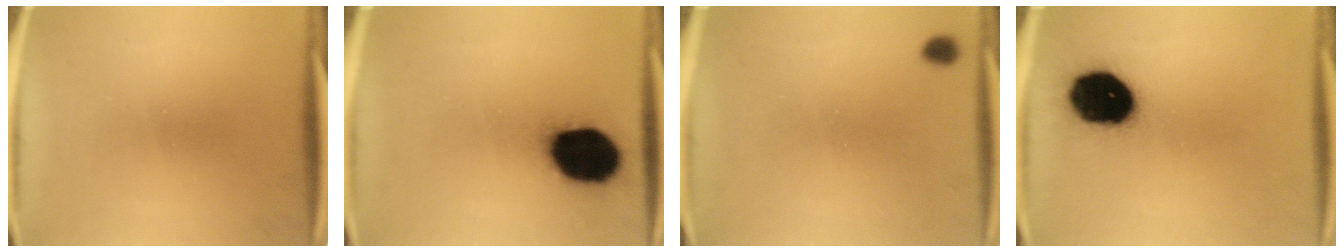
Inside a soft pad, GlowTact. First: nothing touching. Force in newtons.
{"total": 19.7}
{"total": 2.9}
{"total": 18.8}